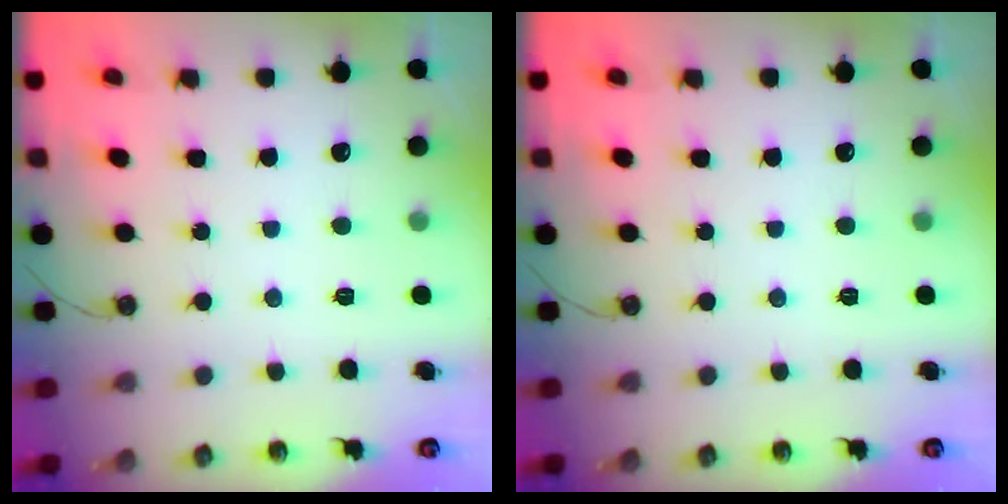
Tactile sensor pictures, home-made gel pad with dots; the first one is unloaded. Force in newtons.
{"total": 0.0}